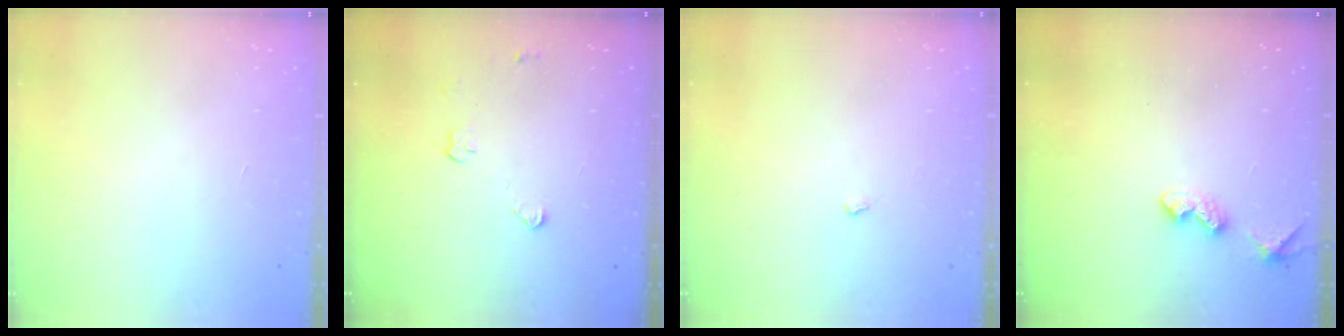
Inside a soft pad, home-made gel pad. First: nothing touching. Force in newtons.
{"total": 2.9, "press": 2.9, "slide": 0.4}
{"total": 1.8, "press": 1.8, "slide": 0.4}
{"total": 4.9, "press": 4.8, "slide": 0.7}